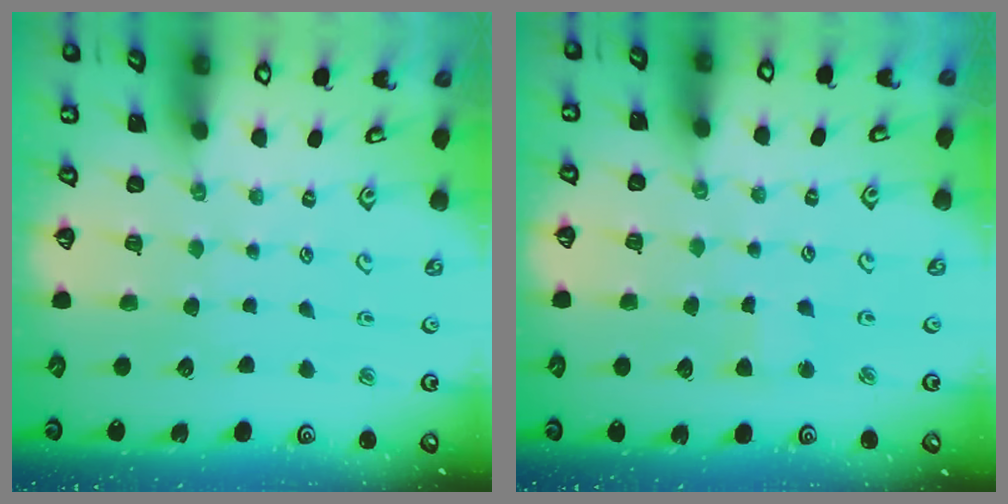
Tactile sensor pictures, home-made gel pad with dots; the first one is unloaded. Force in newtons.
{"total": 2.2, "press": 2.2, "slide": 0.2}